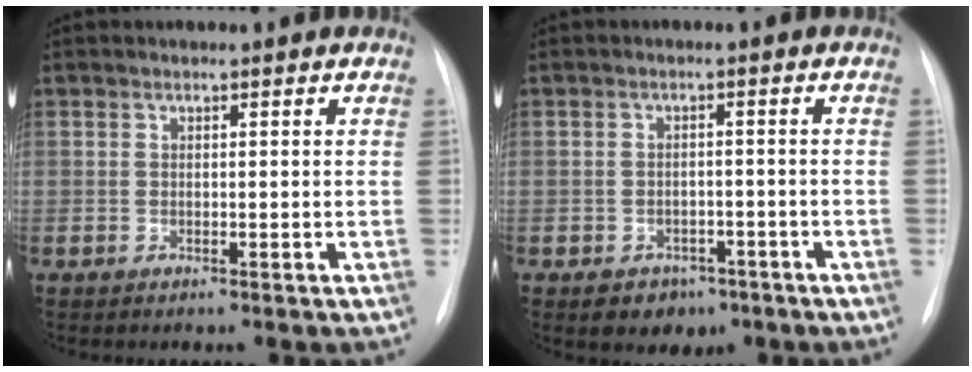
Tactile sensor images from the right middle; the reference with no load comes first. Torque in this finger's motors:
{"motor_torque": [0.44, -0.40, 0.15, 0.01]}